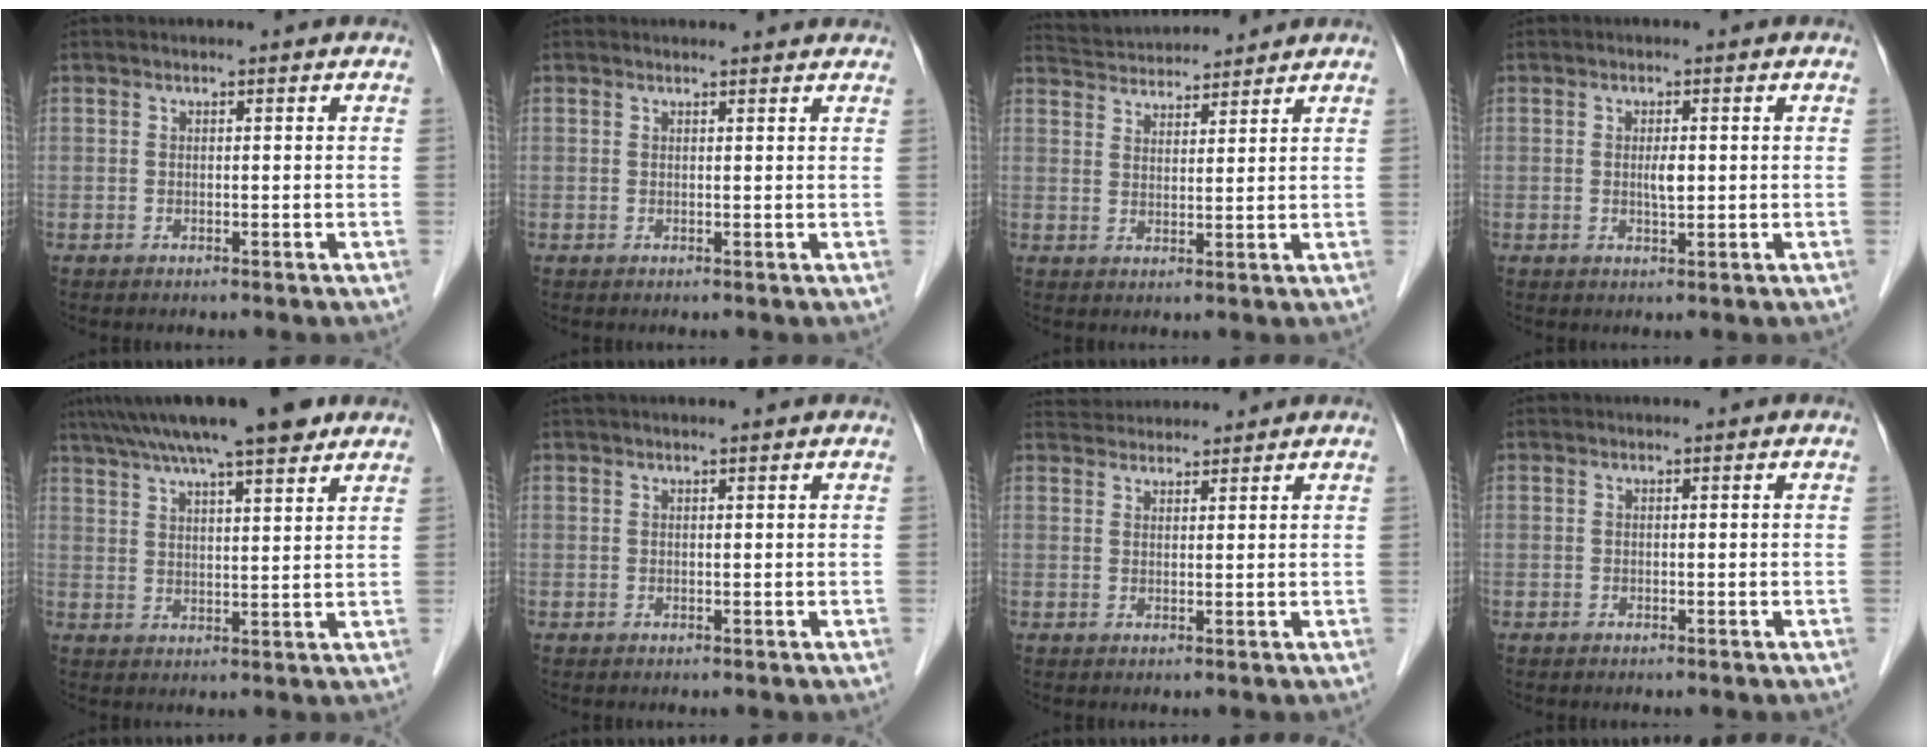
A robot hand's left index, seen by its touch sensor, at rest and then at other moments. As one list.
[{"total": 4.1, "force": [4.0, 0.6, 0.8], "torque": [-0.013, 0.010, 0.038]}, {"total": 8.3, "force": [8.2, 0.8, 1.4], "torque": [-0.035, 0.031, 0.134]}, {"total": 2.0, "force": [0.2, 0.5, 1.9], "torque": [-0.036, -0.001, 0.005]}, {"total": 15.5, "force": [12.2, 2.0, 9.4], "torque": [-0.160, 0.035, 0.185]}, {"total": 3.0, "force": [2.5, 0.1, 1.6], "torque": [-0.020, 0.032, 0.039]}, {"total": 5.4, "force": [5.3, 0.8, 0.7], "torque": [-0.014, 0.038, 0.085]}, {"total": 0.0}]